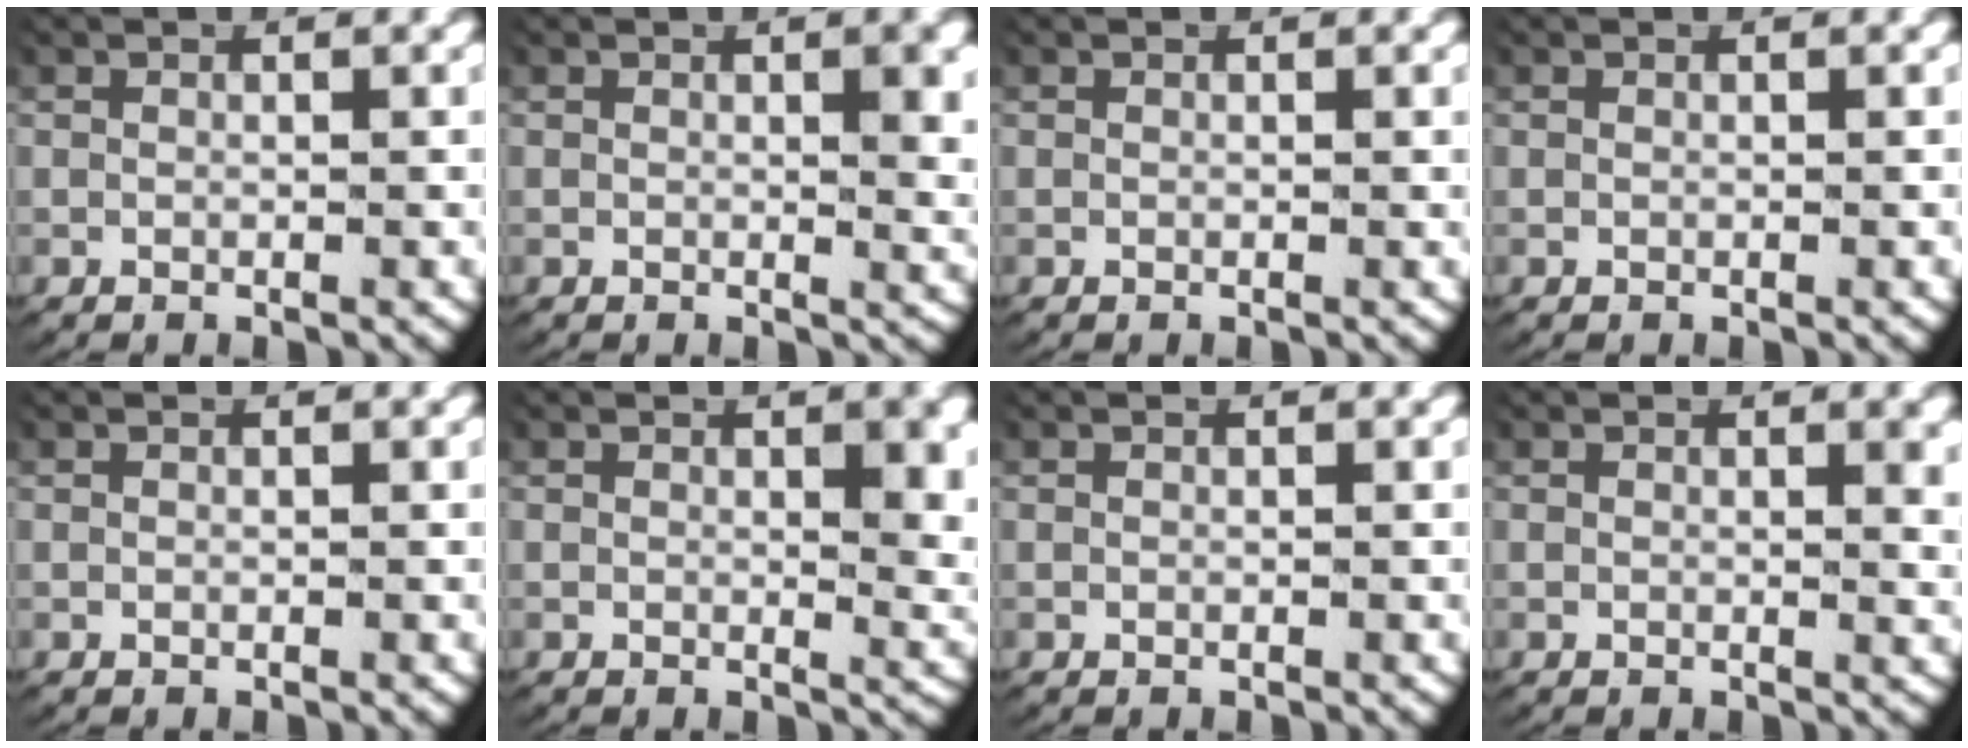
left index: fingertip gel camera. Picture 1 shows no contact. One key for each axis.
{"total": 1.9, "fx": 0.5, "fy": 0.2, "fz": 1.8, "tx": -0.029, "ty": -0.009, "tz": 0.009}
{"total": 0.0}
{"total": 0.0}
{"total": 0.0}
{"total": 2.4, "fx": 0.7, "fy": 0.5, "fz": 2.2, "tx": -0.029, "ty": -0.014, "tz": 0.013}
{"total": 0.0}
{"total": 1.1, "fx": 0.5, "fy": -0.1, "fz": 1.0, "tx": -0.014, "ty": -0.008, "tz": 0.010}